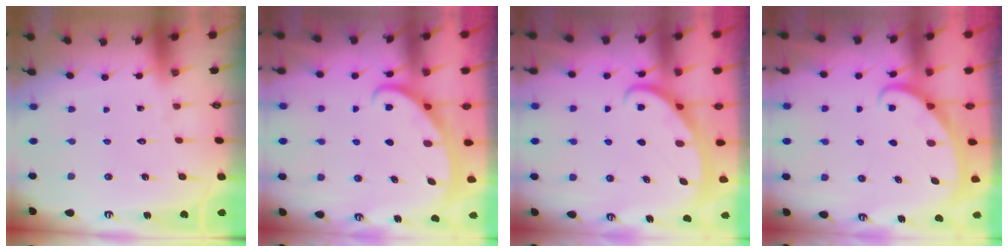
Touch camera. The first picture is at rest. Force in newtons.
{"total": 2.7, "press": 2.7, "slide": 0.4}
{"total": 2.6, "press": 2.5, "slide": 0.4}
{"total": 2.1, "press": 2.1, "slide": 0.1}